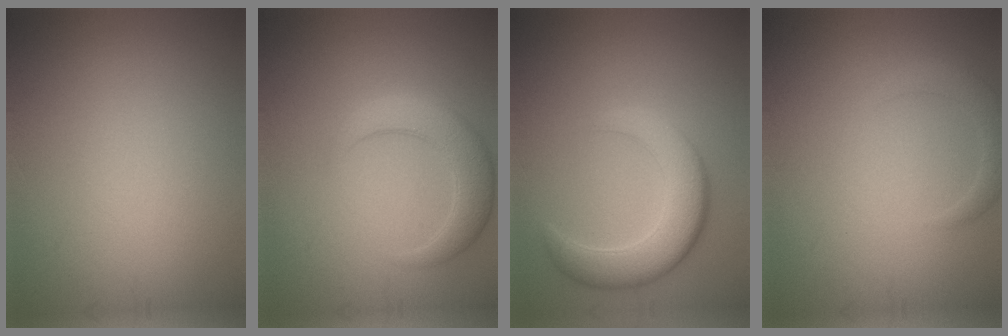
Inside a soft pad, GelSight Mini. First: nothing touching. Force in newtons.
{"total": 4.1, "press": 4.1, "slide": 0.6}
{"total": 5.5, "press": 5.5, "slide": 0.5}
{"total": 2.1, "press": 2.1, "slide": 0.3}